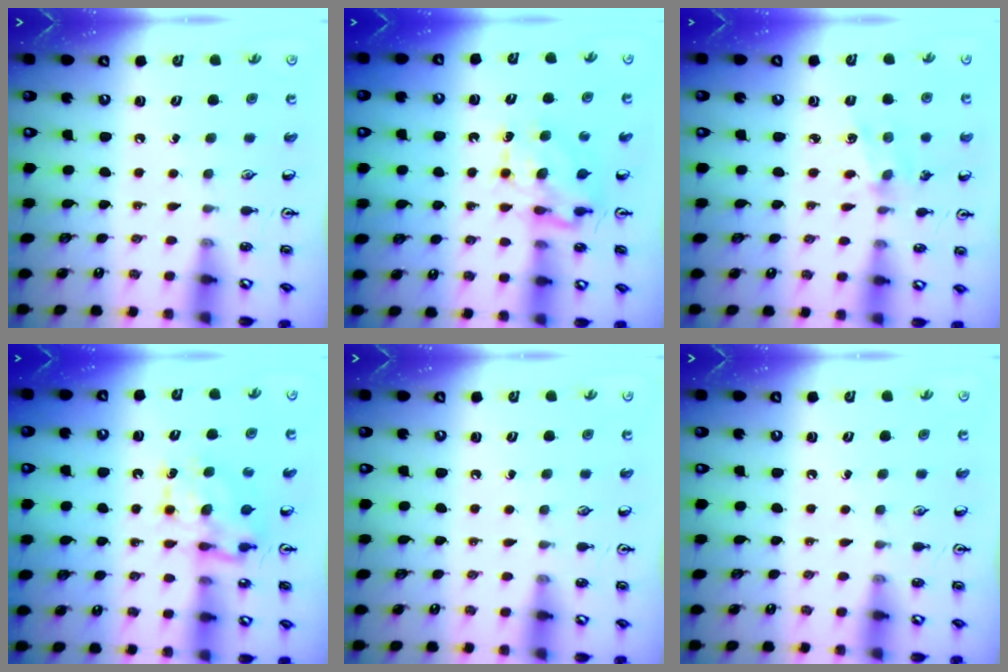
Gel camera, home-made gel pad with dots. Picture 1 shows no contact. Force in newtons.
{"total": 6.9, "press": 6.9, "slide": 0.5}
{"total": 2.9, "press": 2.9, "slide": 0.3}
{"total": 6.8, "press": 6.8, "slide": 0.5}
{"total": 0.0}
{"total": 0.0}